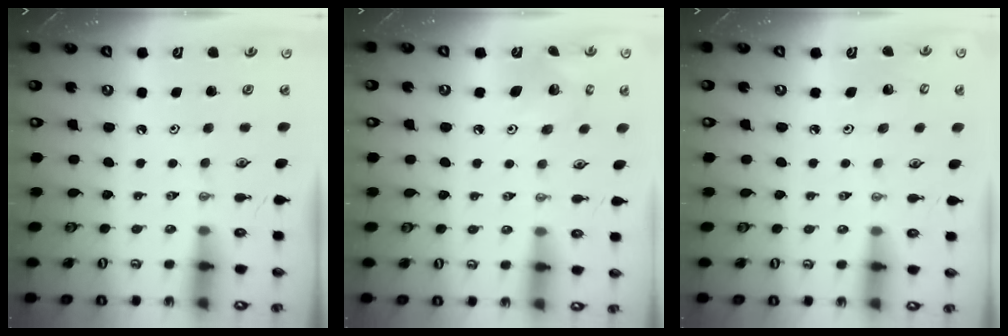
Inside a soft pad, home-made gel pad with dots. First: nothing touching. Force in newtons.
{"total": 6.3, "press": 6.3, "slide": 0.1}
{"total": 2.5, "press": 2.4, "slide": 0.6}